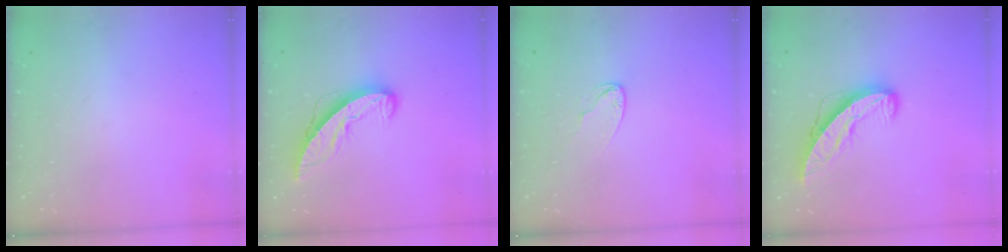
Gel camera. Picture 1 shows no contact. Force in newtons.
{"total": 9.1, "press": 9.0, "slide": 0.9}
{"total": 4.1, "press": 4.1, "slide": 0.4}
{"total": 9.1, "press": 9.1, "slide": 0.5}